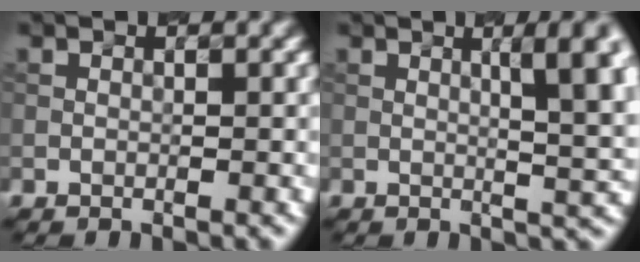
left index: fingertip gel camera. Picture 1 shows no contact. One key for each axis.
{"total": 6.5, "fx": 1.7, "fy": 1.7, "fz": 6.1, "tx": -0.062, "ty": 0.005, "tz": 0.026}